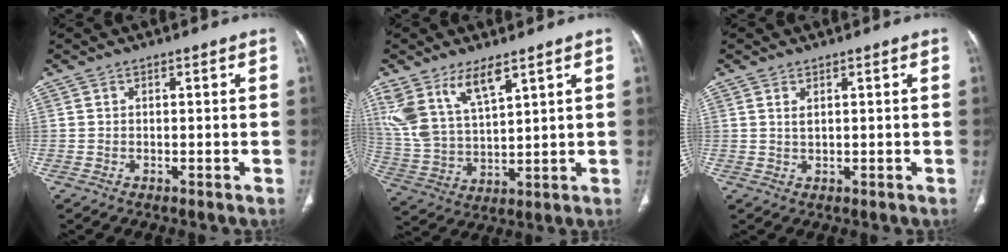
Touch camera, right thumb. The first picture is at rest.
{"total": 12.4, "force": [7.5, 5.0, 8.5], "torque": [-0.169, -0.025, 0.165]}
{"total": 1.5, "force": [0.8, 0.5, 1.2], "torque": [-0.026, -0.003, 0.020]}